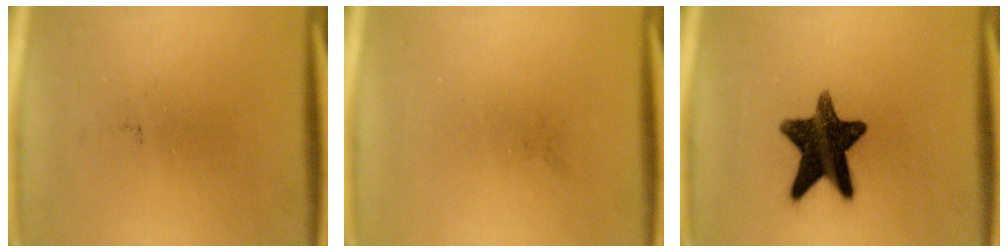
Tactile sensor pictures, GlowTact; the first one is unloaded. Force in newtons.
{"total": 0.0}
{"total": 14.2}